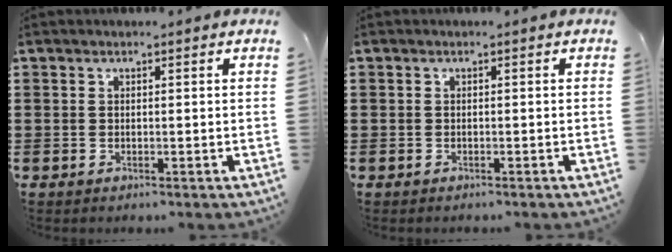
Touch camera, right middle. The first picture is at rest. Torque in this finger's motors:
{"motor_torque": [-0.98, 1.08, -0.63, -0.21]}